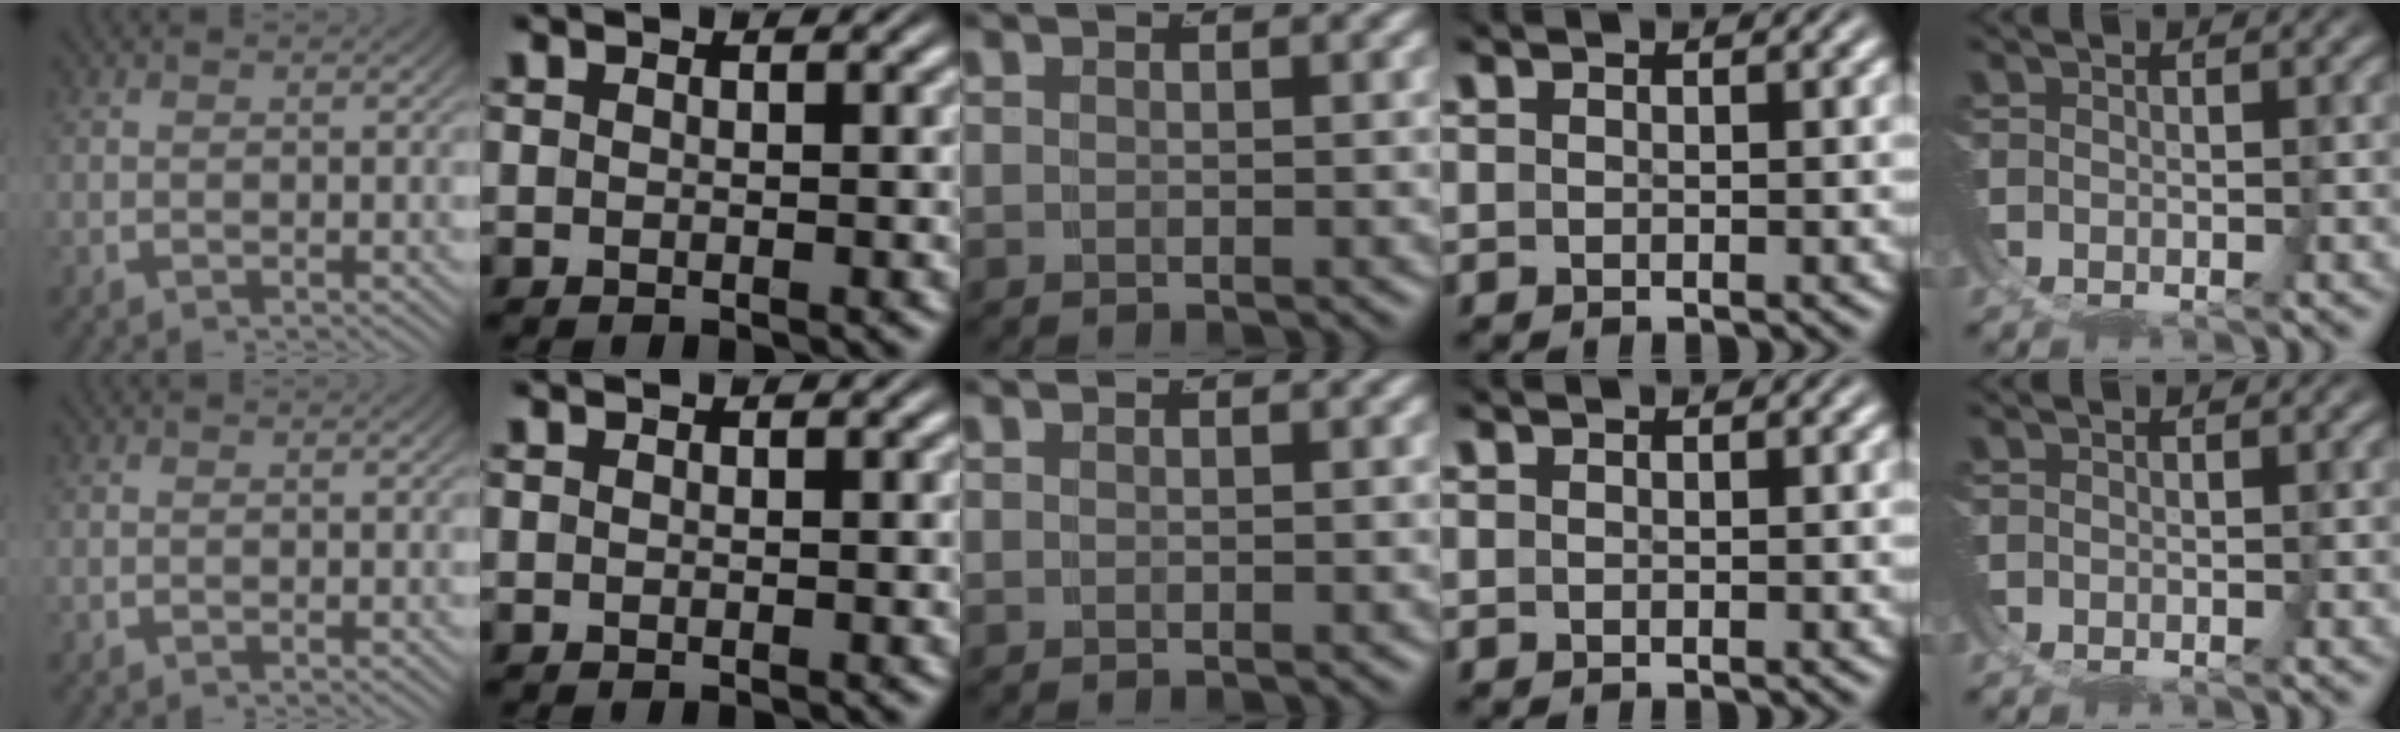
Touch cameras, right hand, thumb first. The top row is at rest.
{}